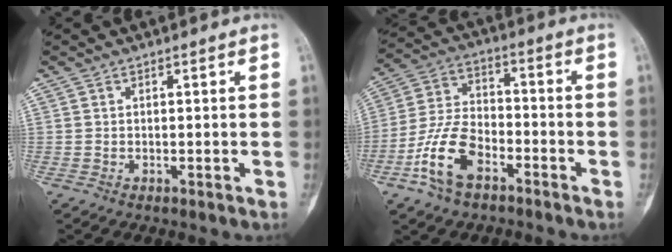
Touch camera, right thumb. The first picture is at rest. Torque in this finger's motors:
{"motor_torque": [-0.13, 0.13, 0.55, 0.02, 0.13]}